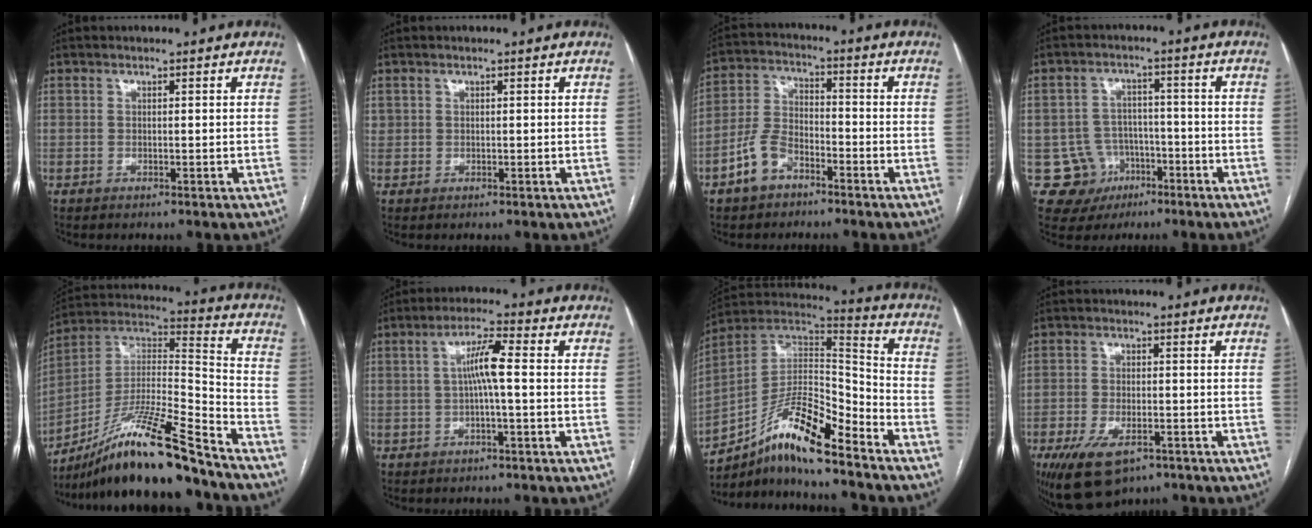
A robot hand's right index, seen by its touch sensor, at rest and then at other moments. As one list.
[{"total": 0.7, "force": [0.4, 0.6, 0.1], "torque": [0.008, 0.007, 0.005]}, {"total": 7.3, "force": [-4.3, 4.2, 4.0], "torque": [-0.097, 0.016, -0.084]}, {"total": 7.8, "force": [-3.1, 7.1, 0.5], "torque": [-0.003, 0.012, -0.038]}, {"total": 20.0, "force": [-15.8, 0.2, 12.2], "torque": [-0.229, 0.000, -0.285]}, {"total": 5.5, "force": [0.0, 0.4, 5.4], "torque": [-0.098, 0.016, 0.001]}, {"total": 16.3, "force": [-11.3, 2.8, 11.4], "torque": [-0.194, 0.027, -0.194]}, {"total": 8.8, "force": [-5.3, 4.2, 5.6], "torque": [-0.100, -0.008, -0.082]}]